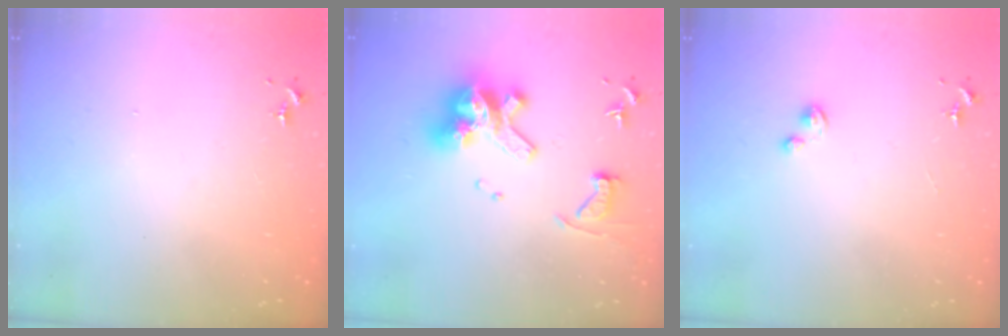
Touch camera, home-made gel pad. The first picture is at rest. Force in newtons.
{"total": 15.3, "press": 15.2, "slide": 1.7}
{"total": 1.9, "press": 1.9, "slide": 0.2}